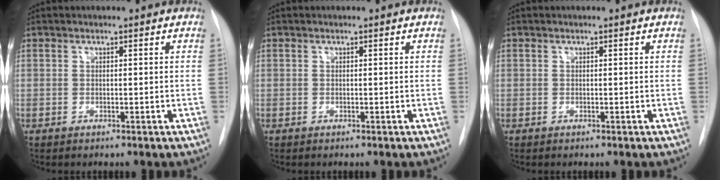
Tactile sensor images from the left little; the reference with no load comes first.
{"total": 0.0}
{"total": 0.0}